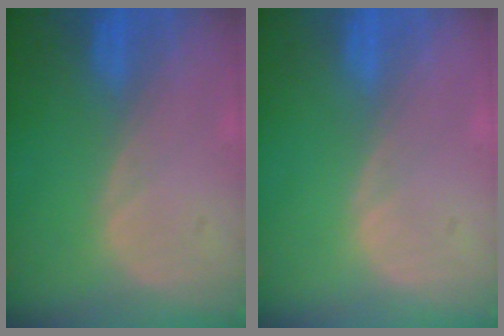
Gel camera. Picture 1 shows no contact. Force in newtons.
{"total": 0.0}